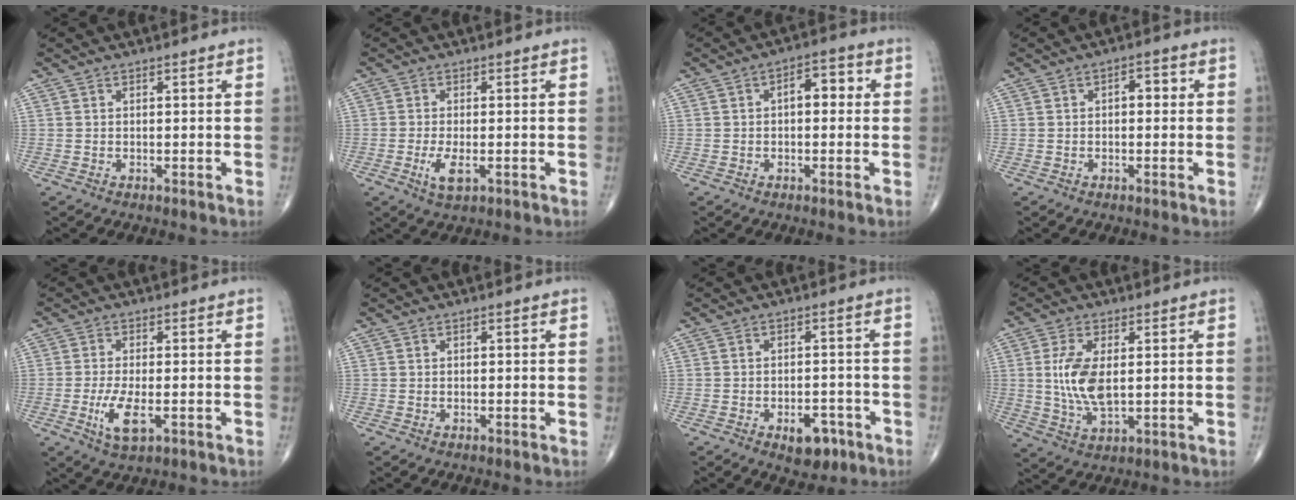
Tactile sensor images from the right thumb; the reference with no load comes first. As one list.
[{"total": 4.0, "force": [-1.3, 1.5, 3.5], "torque": [-0.072, -0.007, -0.021]}, {"total": 5.0, "force": [0.4, 2.8, 4.2], "torque": [-0.040, 0.019, -0.005]}, {"total": 2.7, "force": [0.2, 1.6, 2.2], "torque": [-0.017, 0.011, -0.006]}, {"total": 6.2, "force": [-1.9, 2.2, 5.4], "torque": [-0.109, -0.007, -0.032]}, {"total": 0.0}, {"total": 6.3, "force": [-3.2, 3.5, 4.1], "torque": [-0.038, 0.018, -0.040]}, {"total": 8.9, "force": [0.8, 4.0, 7.9], "torque": [-0.166, -0.013, 0.021]}]